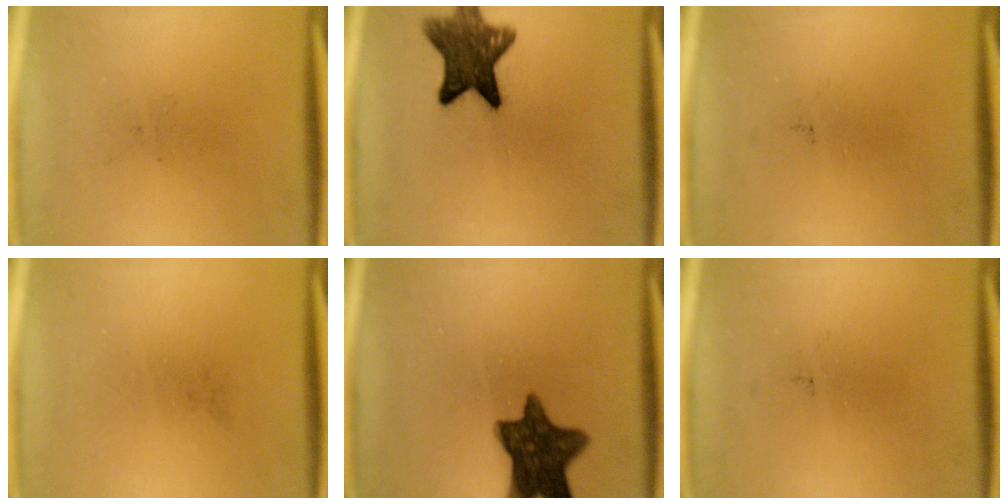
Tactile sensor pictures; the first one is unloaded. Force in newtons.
{"total": 10.4}
{"total": 0.0}
{"total": 0.0}
{"total": 11.9}
{"total": 0.0}